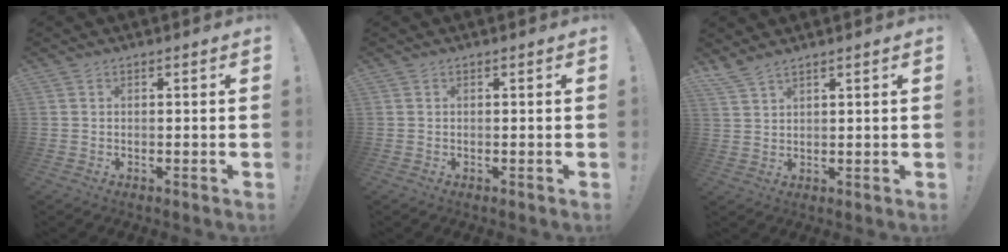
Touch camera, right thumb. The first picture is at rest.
{"total": 0.0}
{"total": 4.2, "force": [3.7, 1.1, 1.6], "torque": [-0.034, -0.023, 0.071]}